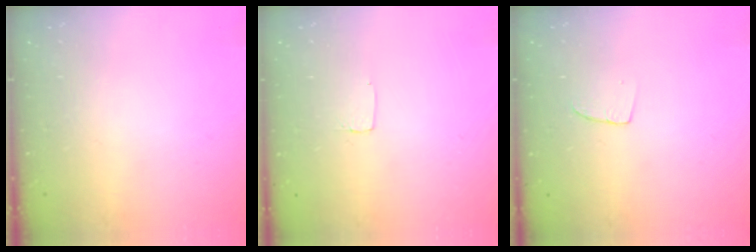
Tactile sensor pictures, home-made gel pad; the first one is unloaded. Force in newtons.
{"total": 2.6, "press": 2.6, "slide": 0.2}
{"total": 2.9, "press": 2.9, "slide": 0.2}